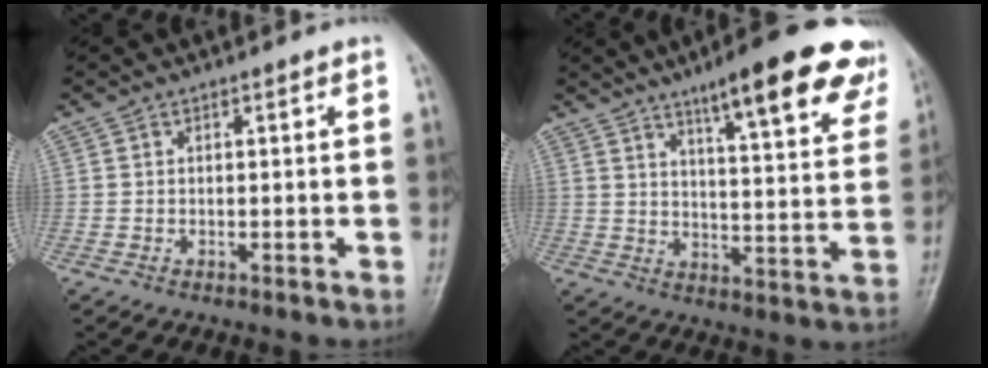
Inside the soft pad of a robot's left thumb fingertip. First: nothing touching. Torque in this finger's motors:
{"motor_torque": [0.30, 0.25, 1.50, -1.26, 0.27]}